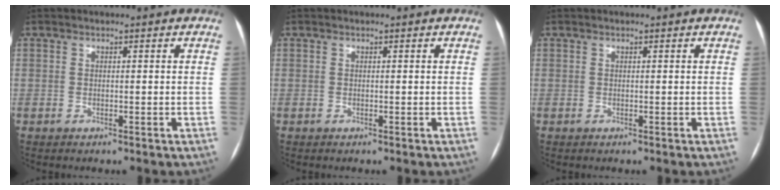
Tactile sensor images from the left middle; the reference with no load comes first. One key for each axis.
{"total": 0.0}
{"total": 0.0}